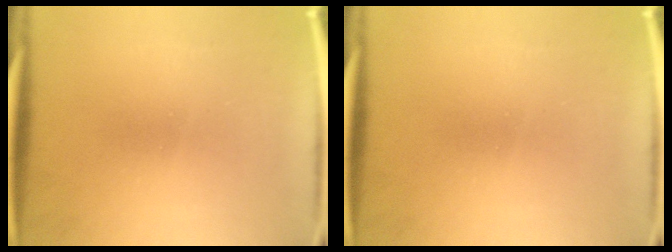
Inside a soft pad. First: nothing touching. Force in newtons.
{"total": 0.0}